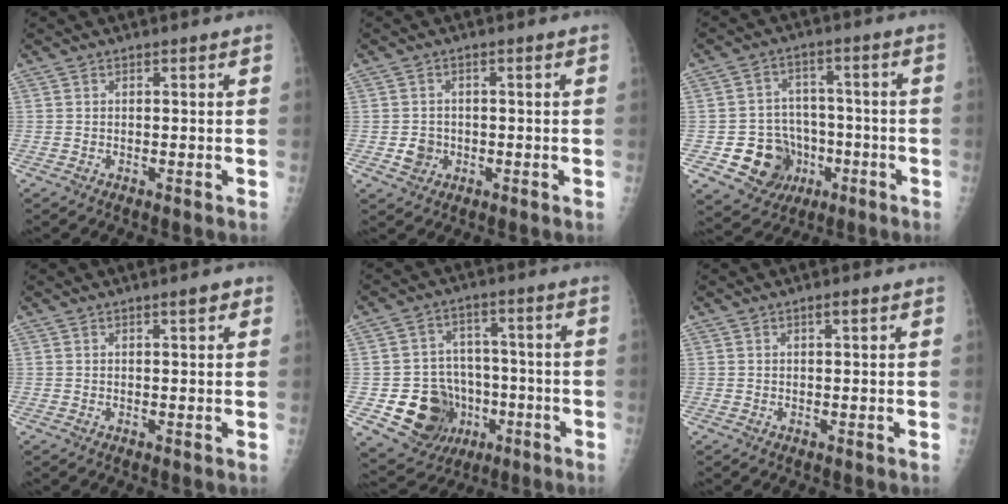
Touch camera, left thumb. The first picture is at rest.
{"total": 3.0, "force": [-0.9, 2.7, 0.8], "torque": [0.002, 0.006, -0.012]}
{"total": 11.5, "force": [-4.0, 10.0, 4.1], "torque": [-0.023, 0.032, -0.052]}
{"total": 1.8, "force": [0.9, 0.5, 1.5], "torque": [-0.016, -0.001, 0.011]}
{"total": 14.5, "force": [-4.7, 12.3, 6.2], "torque": [-0.060, 0.031, -0.061]}
{"total": 1.1, "force": [0.5, 0.2, 0.9], "torque": [-0.017, 0.000, 0.008]}